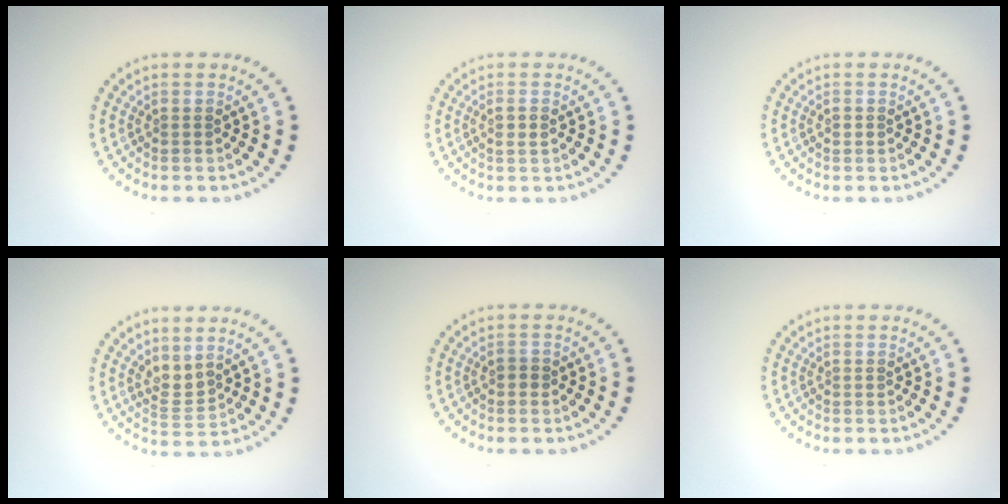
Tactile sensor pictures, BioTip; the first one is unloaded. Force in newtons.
{"total": 1.2, "press": 1.0, "slide": 0.6}
{"total": 0.8, "press": 0.8, "slide": 0.2}
{"total": 2.0, "press": 1.4, "slide": 1.4}
{"total": 0.8, "press": 0.7, "slide": 0.1}
{"total": 0.0}